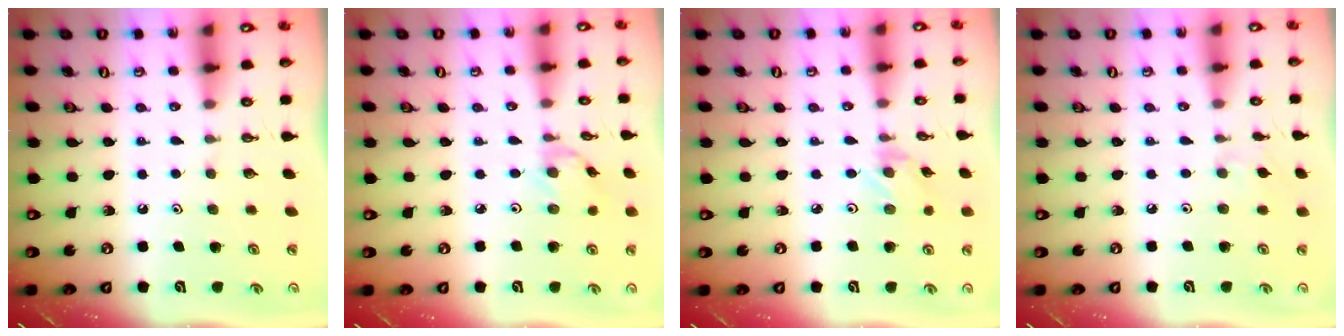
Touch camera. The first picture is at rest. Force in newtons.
{"total": 0.9, "press": 0.8, "slide": 0.3}
{"total": 1.2, "press": 1.2, "slide": 0.3}
{"total": 2.2, "press": 2.2, "slide": 0.5}